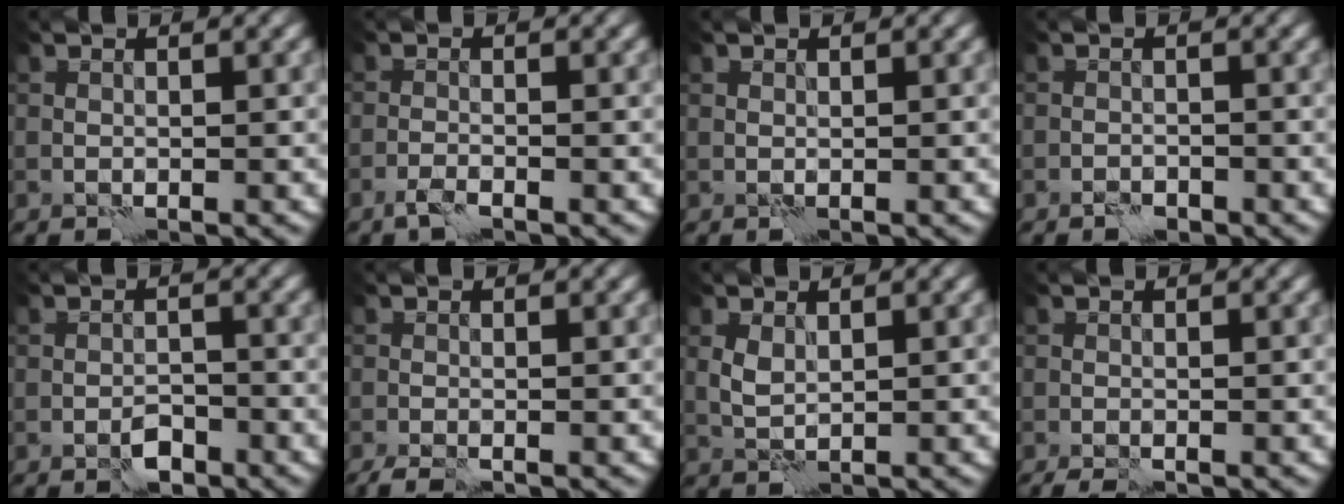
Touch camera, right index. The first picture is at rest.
{"total": 1.1, "force": [-1.0, 0.0, 0.6], "torque": [-0.018, 0.000, -0.023]}
{"total": 0.0}
{"total": 0.9, "force": [-0.8, 0.3, 0.2], "torque": [0.000, 0.002, -0.016]}
{"total": 1.7, "force": [-1.3, 0.7, 0.8], "torque": [-0.010, 0.004, -0.024]}
{"total": 2.4, "force": [-1.8, 0.4, 1.5], "torque": [-0.035, -0.008, -0.037]}
{"total": 1.4, "force": [0.8, 0.7, 0.9], "torque": [-0.027, 0.000, 0.018]}
{"total": 1.5, "force": [-1.1, 0.2, 1.0], "torque": [-0.031, -0.001, -0.022]}